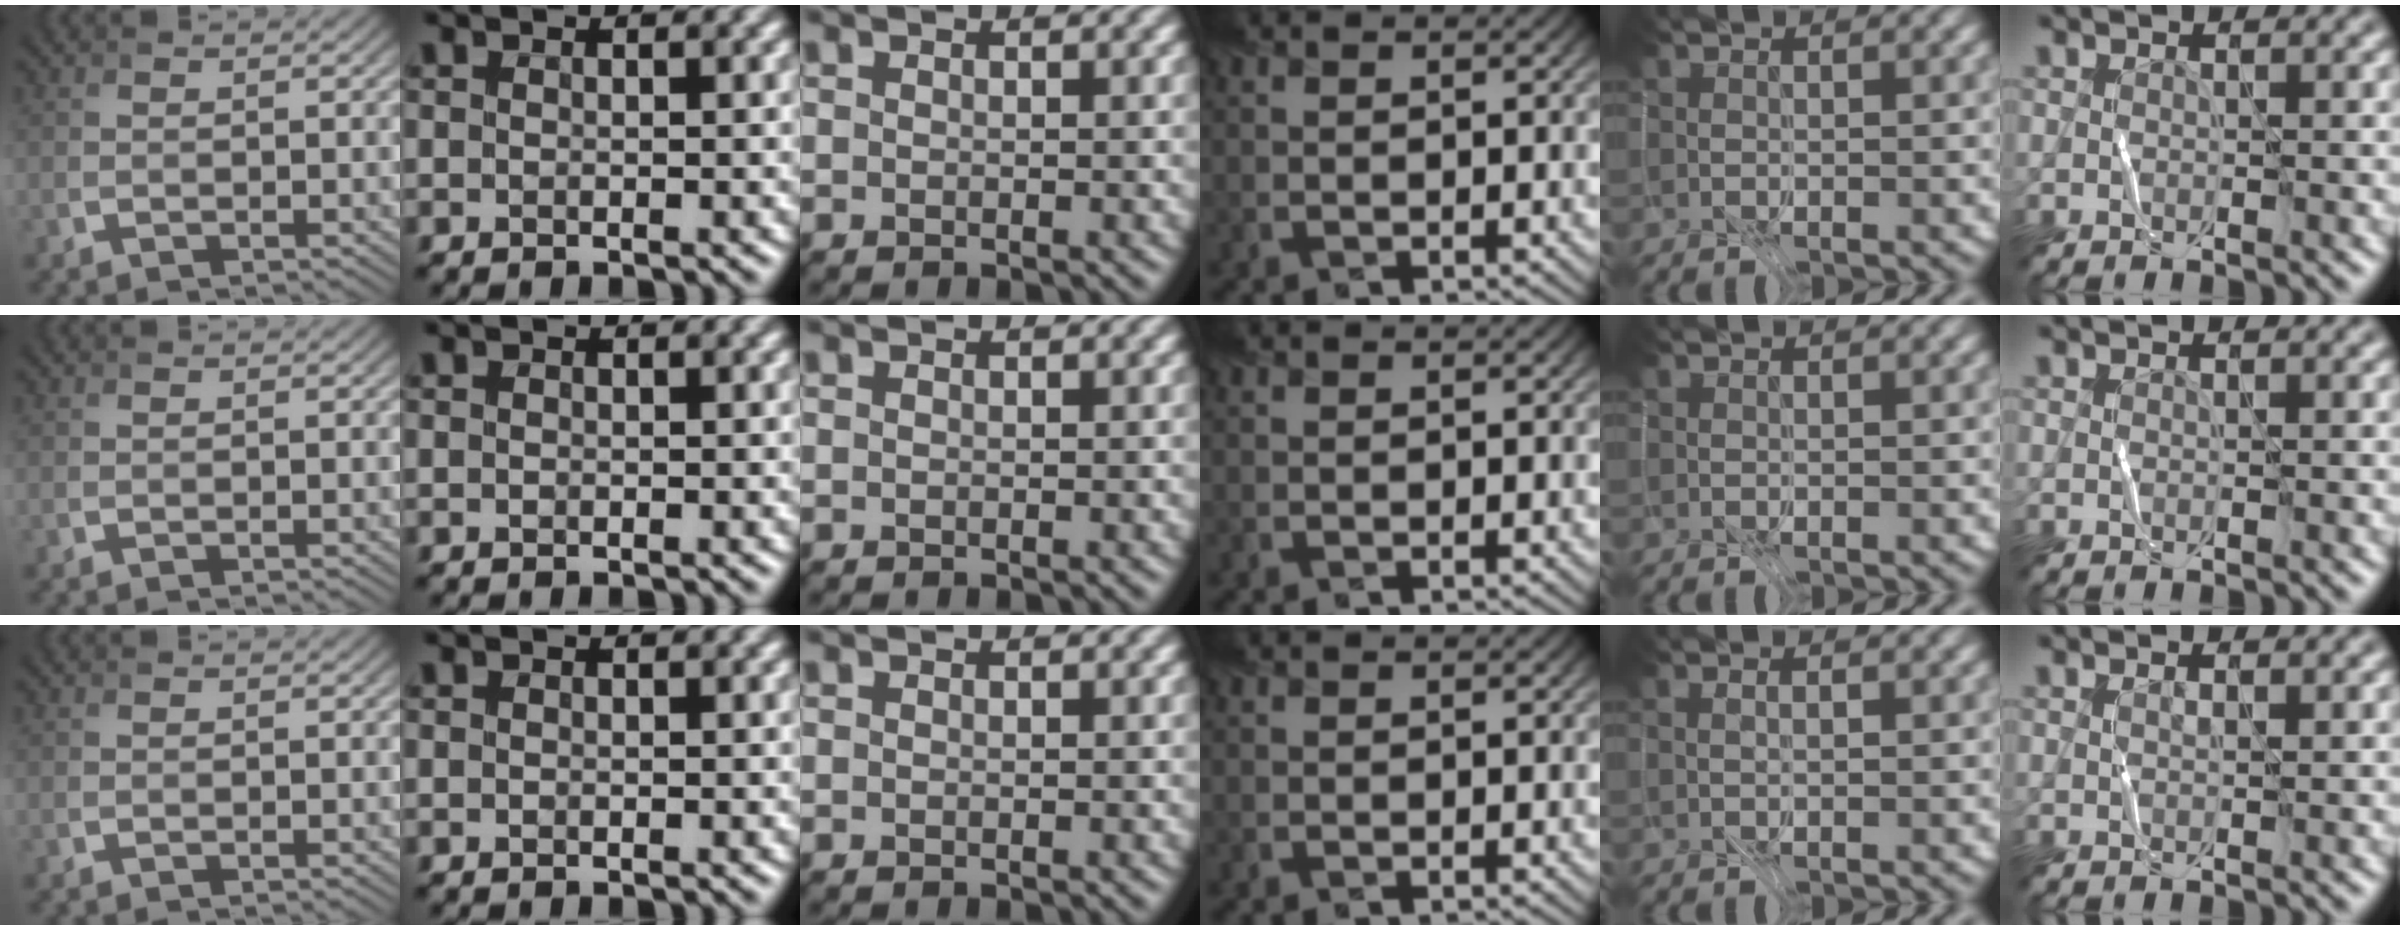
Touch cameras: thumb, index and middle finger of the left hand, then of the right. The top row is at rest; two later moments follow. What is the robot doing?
{"motion": "fold", "object": "coffee filter"}